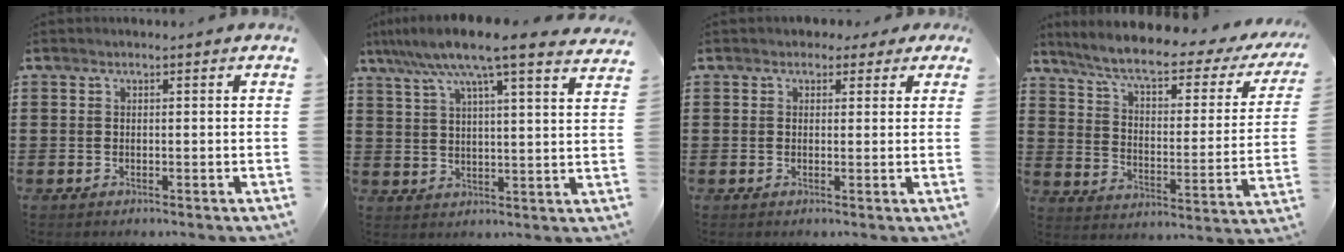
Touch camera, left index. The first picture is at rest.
{"total": 9.1, "force": [7.2, 0.2, 5.5], "torque": [-0.129, -0.025, 0.123]}
{"total": 1.8, "force": [1.1, 1.3, 0.4], "torque": [-0.007, 0.006, 0.018]}
{"total": 7.1, "force": [5.3, 1.0, 4.6], "torque": [-0.110, -0.029, 0.086]}